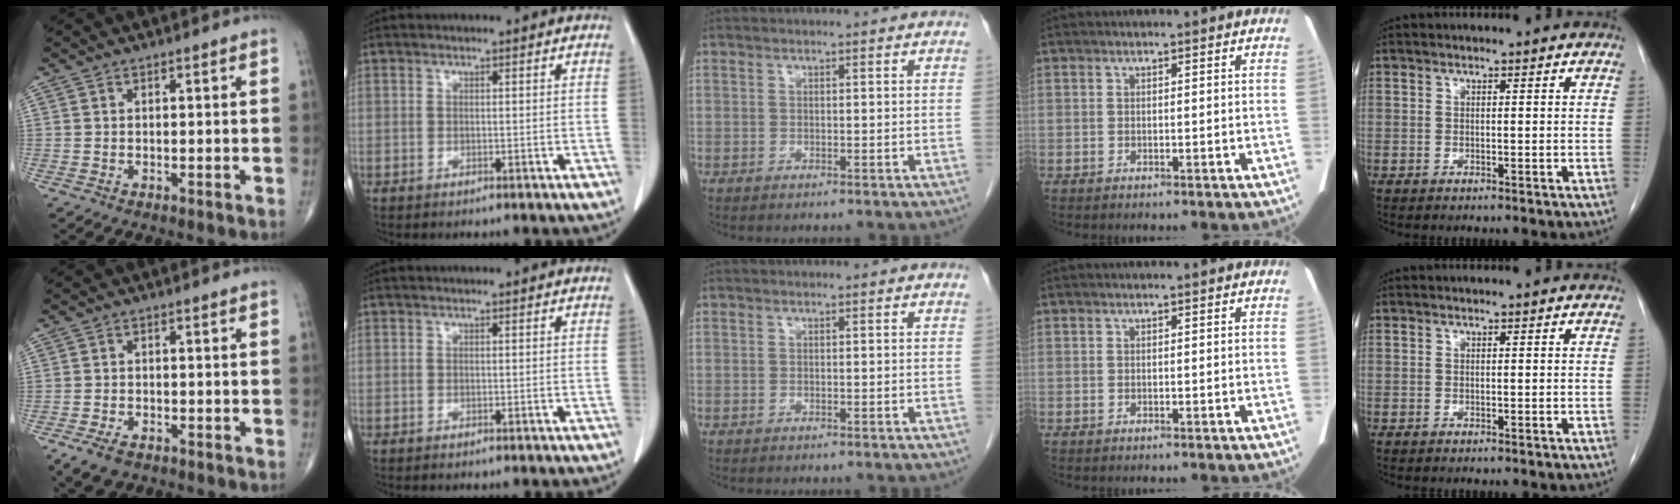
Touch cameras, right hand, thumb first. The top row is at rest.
{"thumb": {"total": 4.5, "force": [-2.8, 2.5, 2.4], "torque": [-0.046, 0.003, -0.046]}}